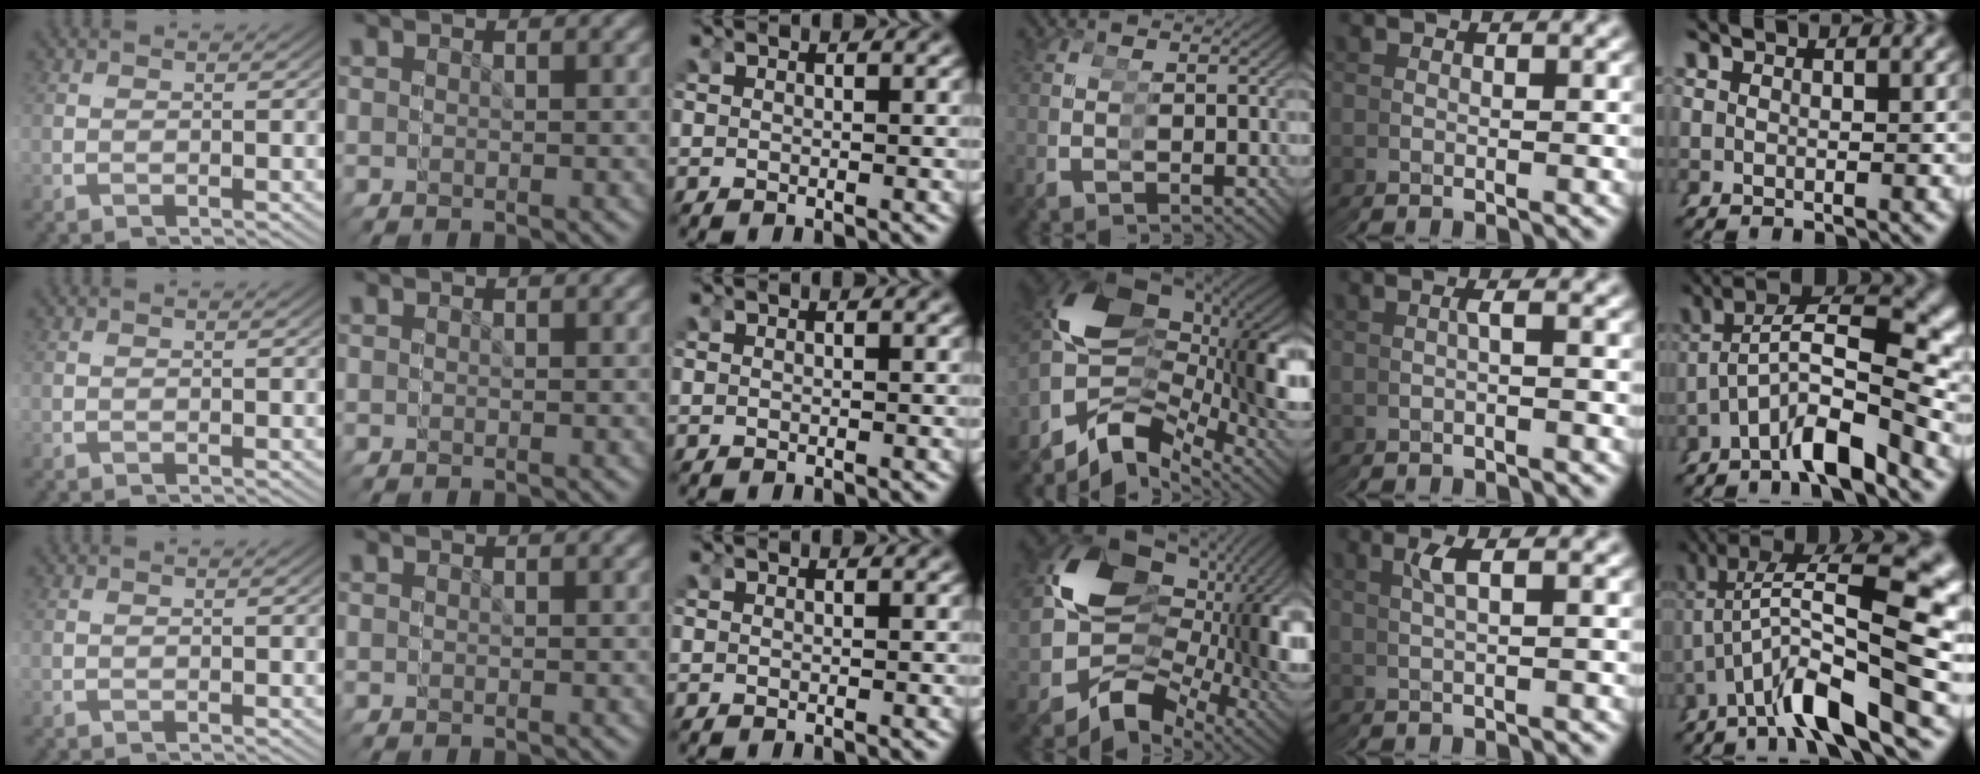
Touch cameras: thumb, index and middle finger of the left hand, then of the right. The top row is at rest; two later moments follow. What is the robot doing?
{"motion": "grasp_and_lifting", "object": "stress ball aka squeeze ball"}